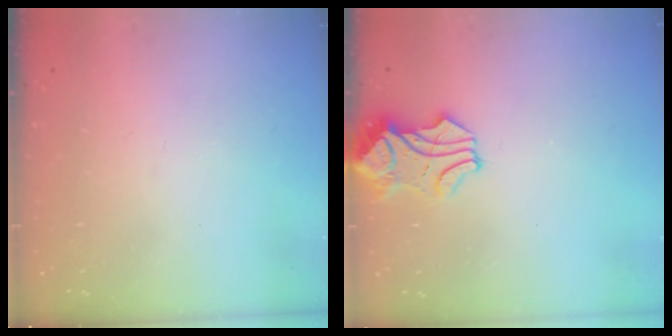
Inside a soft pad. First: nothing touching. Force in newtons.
{"total": 1.6, "press": 1.3, "slide": 0.9}